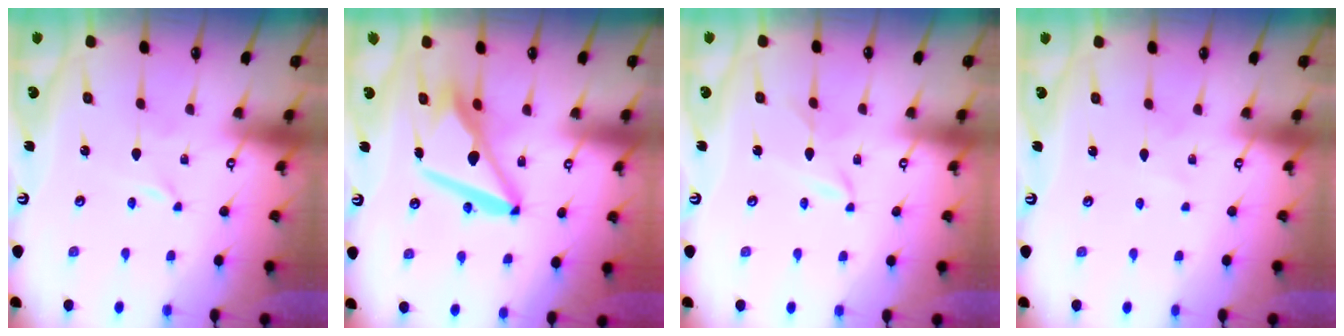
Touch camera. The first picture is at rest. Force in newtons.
{"total": 12.9, "press": 12.8, "slide": 1.7}
{"total": 2.9, "press": 2.9, "slide": 0.3}
{"total": 2.7, "press": 2.7, "slide": 0.3}